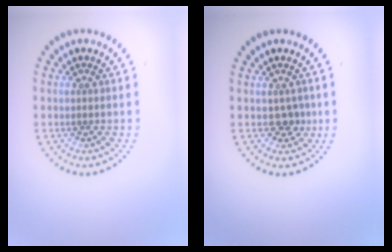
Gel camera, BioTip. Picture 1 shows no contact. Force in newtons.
{"total": 1.3, "press": 1.1, "slide": 0.6}